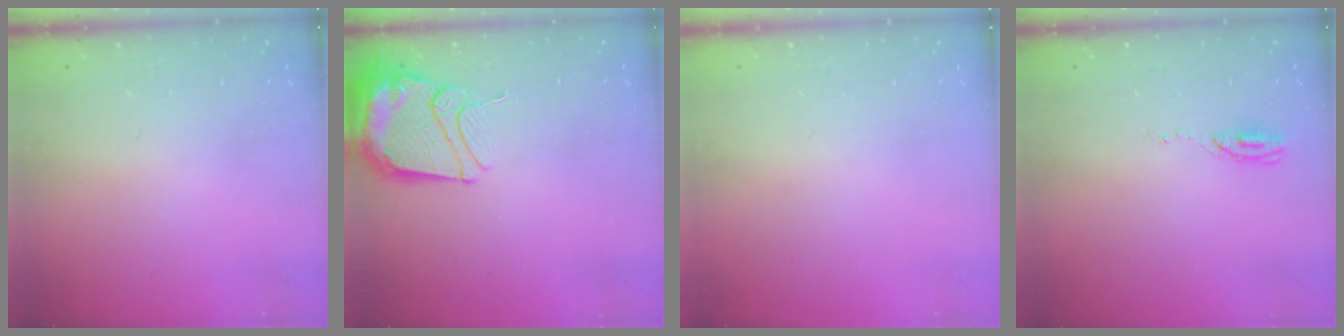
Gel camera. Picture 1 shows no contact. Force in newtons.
{"total": 13.3, "press": 13.2, "slide": 1.4}
{"total": 0.0}
{"total": 3.9, "press": 3.7, "slide": 1.2}